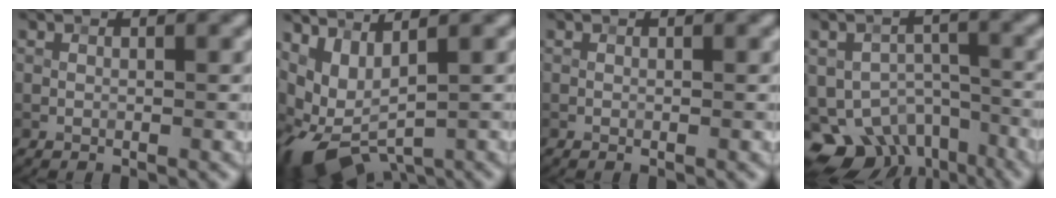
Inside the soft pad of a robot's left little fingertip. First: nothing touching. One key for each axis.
{"total": 8.1, "fx": -1.5, "fy": 4.3, "fz": 6.6, "tx": -0.150, "ty": -0.018, "tz": -0.018}
{"total": 0.0}
{"total": 8.7, "fx": -5.5, "fy": 5.4, "fz": 4.1, "tx": -0.061, "ty": -0.016, "tz": -0.085}